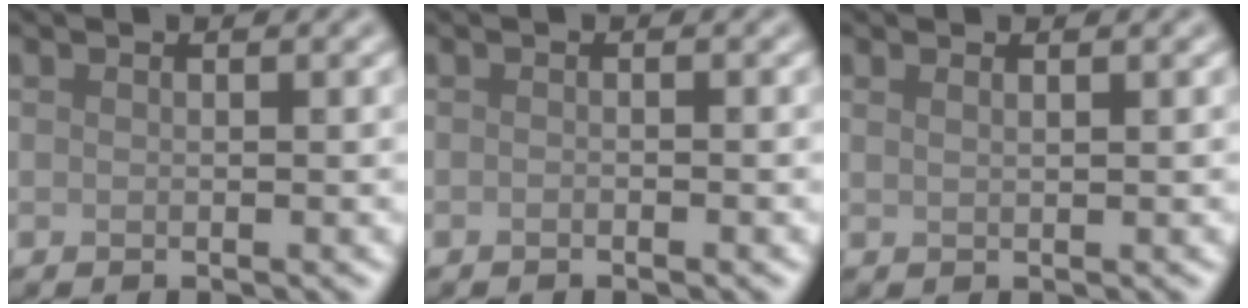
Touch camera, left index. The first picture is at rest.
{"total": 0.6, "force": [-0.4, 0.1, 0.5], "torque": [-0.012, -0.001, -0.010]}
{"total": 1.1, "force": [0.7, 0.4, 0.7], "torque": [-0.005, -0.002, 0.003]}